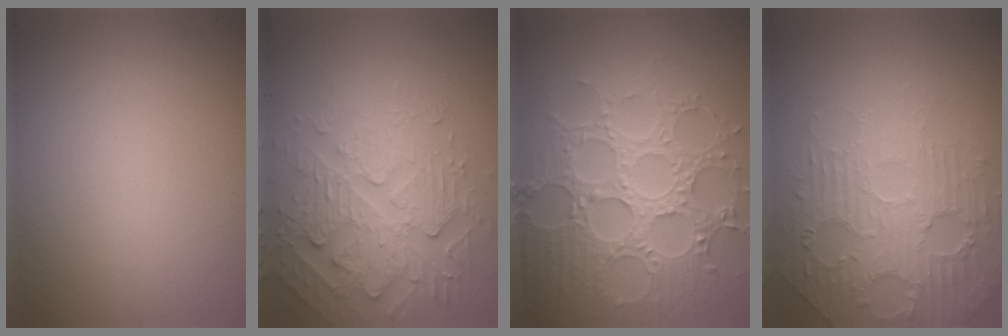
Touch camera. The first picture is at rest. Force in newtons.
{"total": 5.0, "press": 4.3, "slide": 2.6}
{"total": 8.1, "press": 6.3, "slide": 5.0}
{"total": 5.3, "press": 3.8, "slide": 3.6}